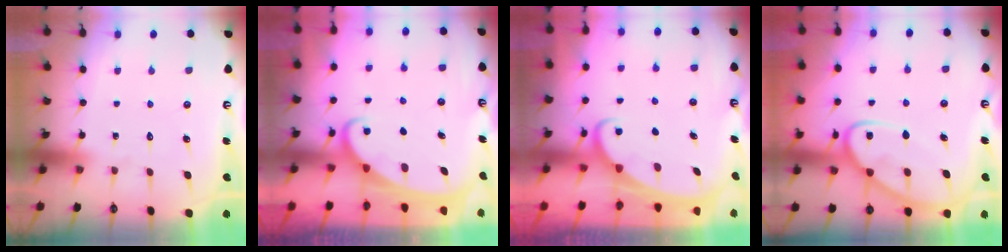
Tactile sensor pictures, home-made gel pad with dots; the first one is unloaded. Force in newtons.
{"total": 1.9, "press": 1.9, "slide": 0.3}
{"total": 2.1, "press": 2.0, "slide": 0.3}
{"total": 11.6, "press": 11.5, "slide": 1.2}